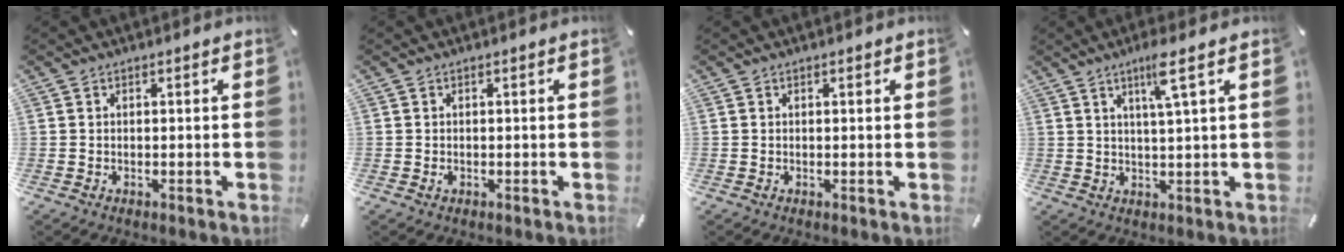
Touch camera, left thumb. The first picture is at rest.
{"total": 0.7, "force": [-0.1, 0.4, 0.6], "torque": [-0.011, -0.001, -0.003]}
{"total": 0.5, "force": [0.2, 0.2, 0.5], "torque": [-0.009, 0.002, 0.003]}
{"total": 6.6, "force": [3.3, -0.2, 5.7], "torque": [-0.111, -0.003, 0.052]}